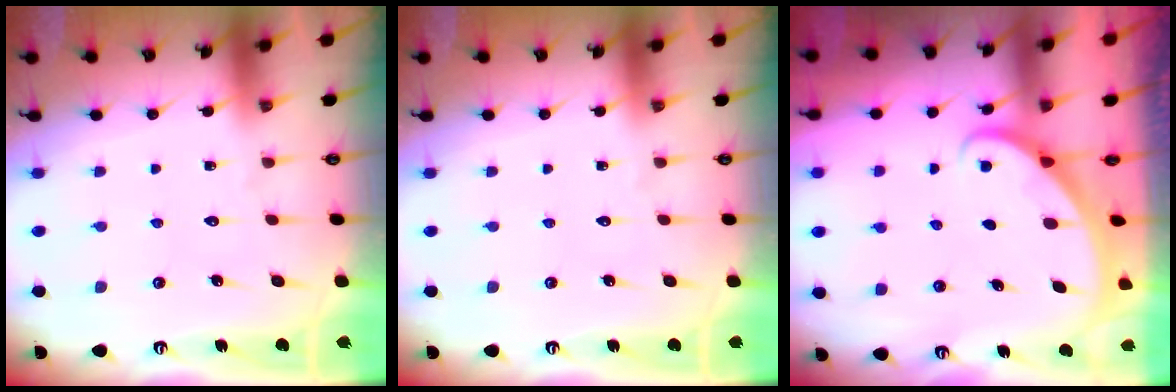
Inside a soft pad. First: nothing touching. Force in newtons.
{"total": 0.0}
{"total": 1.9, "press": 1.9, "slide": 0.1}